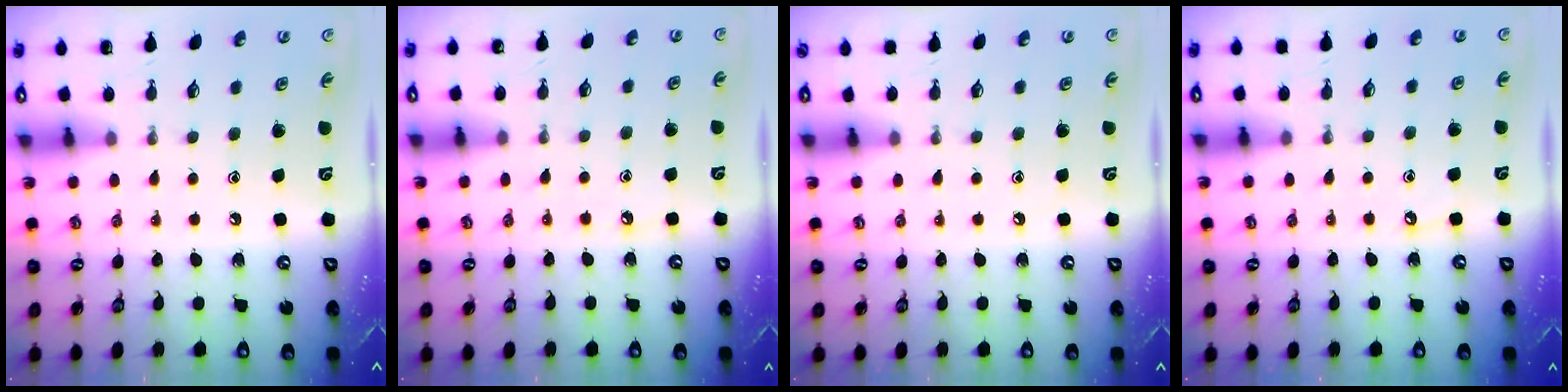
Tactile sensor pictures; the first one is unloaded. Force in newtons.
{"total": 6.2, "press": 6.2, "slide": 0.7}
{"total": 3.8, "press": 3.8, "slide": 0.6}
{"total": 3.3, "press": 3.3, "slide": 0.5}